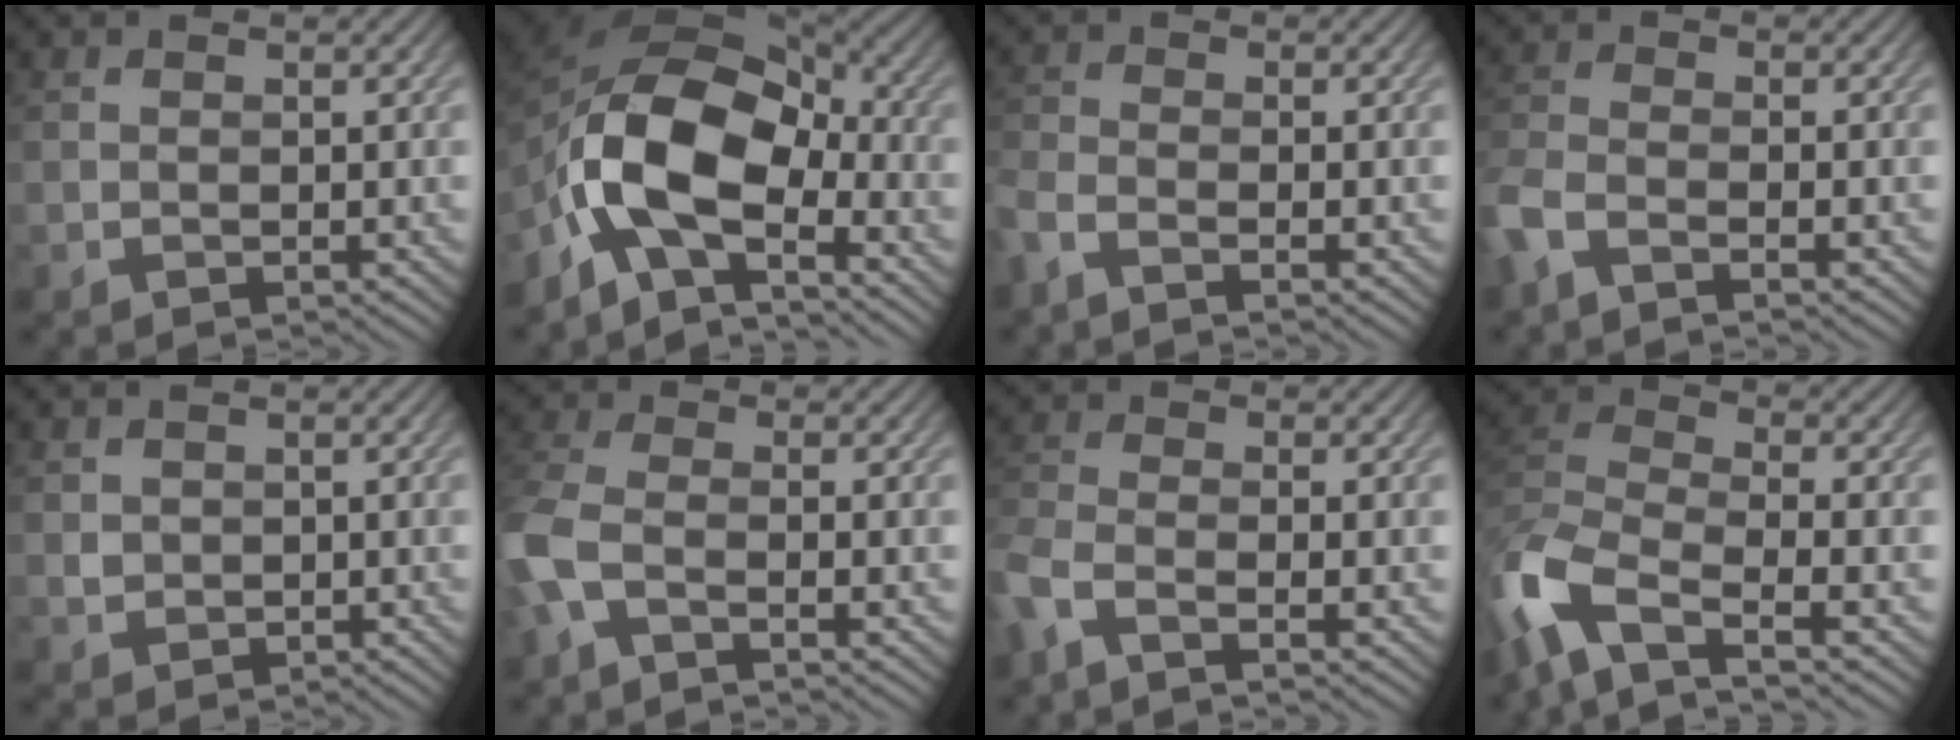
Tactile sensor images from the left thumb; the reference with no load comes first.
{"total": 13.4, "force": [-5.4, 7.0, 10.1], "torque": [-0.192, -0.006, -0.119]}
{"total": 3.4, "force": [-2.6, 0.7, 2.1], "torque": [-0.049, -0.012, -0.064]}
{"total": 4.0, "force": [-2.9, 1.1, 2.6], "torque": [-0.063, -0.010, -0.074]}
{"total": 1.3, "force": [0.3, 1.2, 0.3], "torque": [-0.011, -0.004, 0.006]}
{"total": 5.4, "force": [-2.6, 2.2, 4.2], "torque": [-0.113, -0.008, -0.071]}
{"total": 4.0, "force": [-2.7, 0.9, 2.8], "torque": [-0.067, -0.013, -0.068]}
{"total": 11.0, "force": [-6.7, 4.4, 7.5], "torque": [-0.180, -0.015, -0.143]}